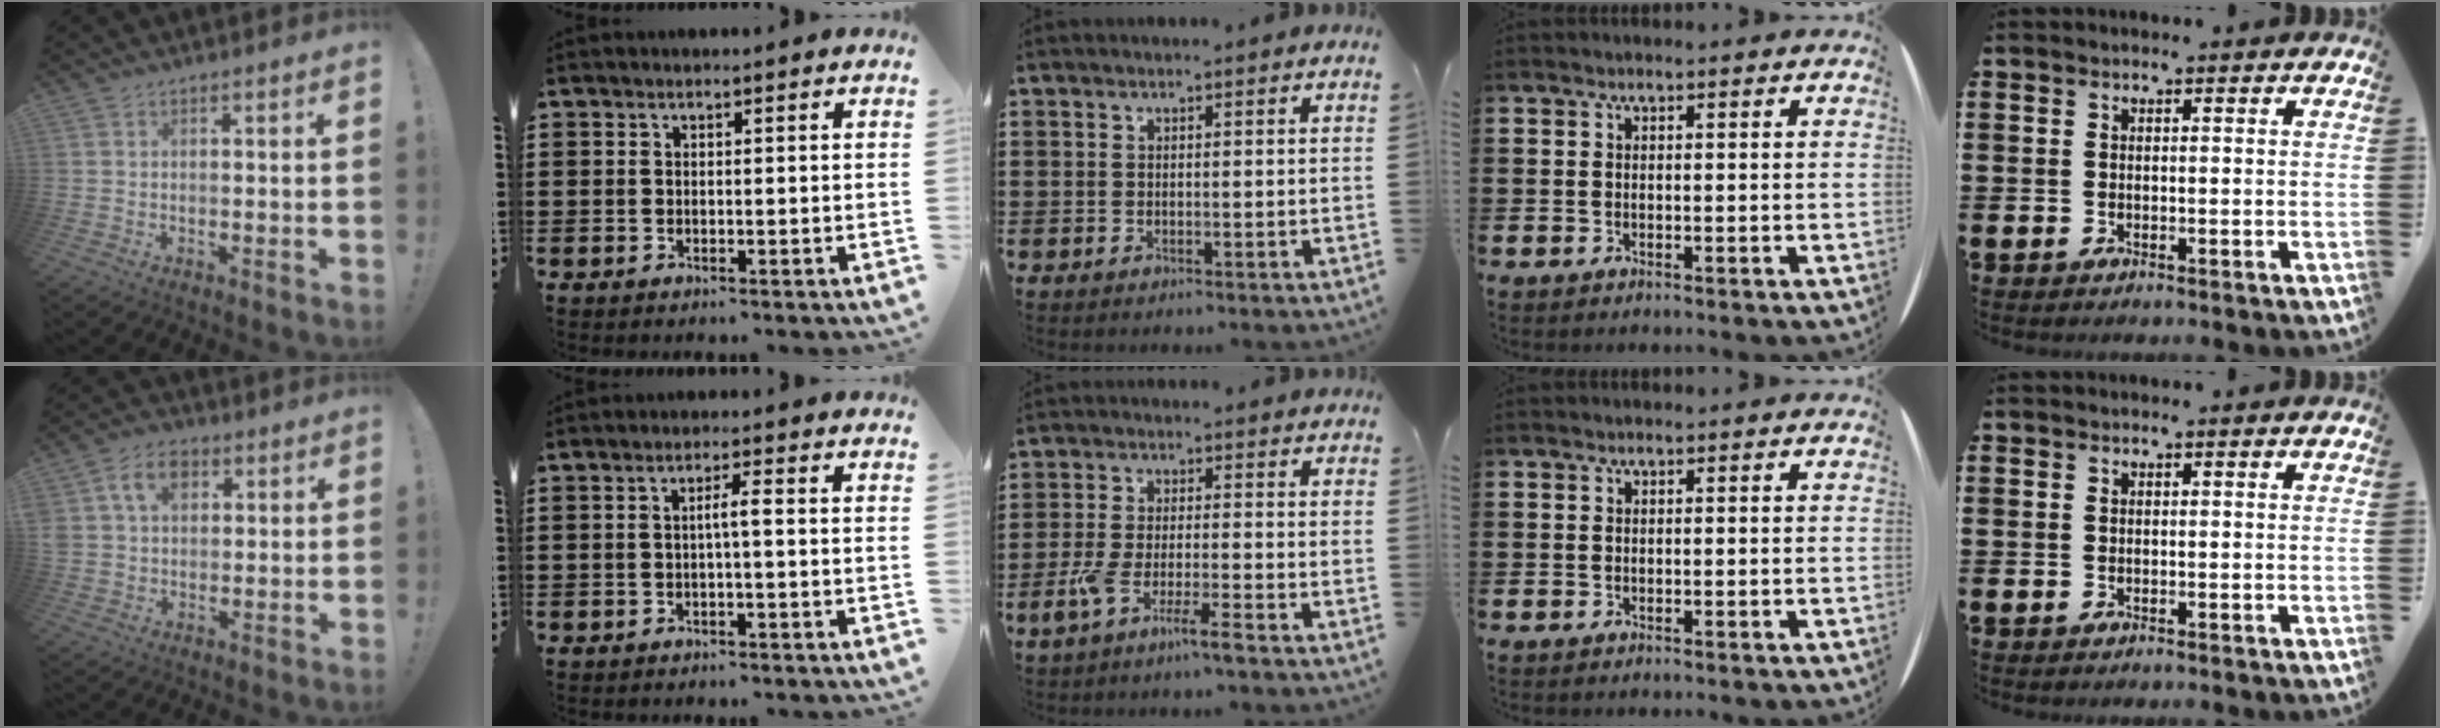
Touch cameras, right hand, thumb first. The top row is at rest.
{"thumb": {"total": 9.7, "force": [4.0, 7.0, 5.5], "torque": [-0.094, 0.005, 0.077]}, "index": {"total": 2.4, "force": [-0.3, 0.0, 2.3], "torque": [-0.044, 0.000, -0.009]}, "middle": {"total": 6.0, "force": [-3.9, 0.4, 4.5], "torque": [-0.100, -0.014, -0.075]}}